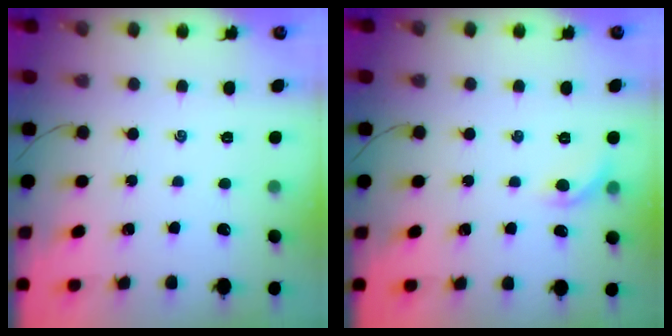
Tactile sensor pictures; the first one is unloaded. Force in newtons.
{"total": 7.0, "press": 6.9, "slide": 1.2}